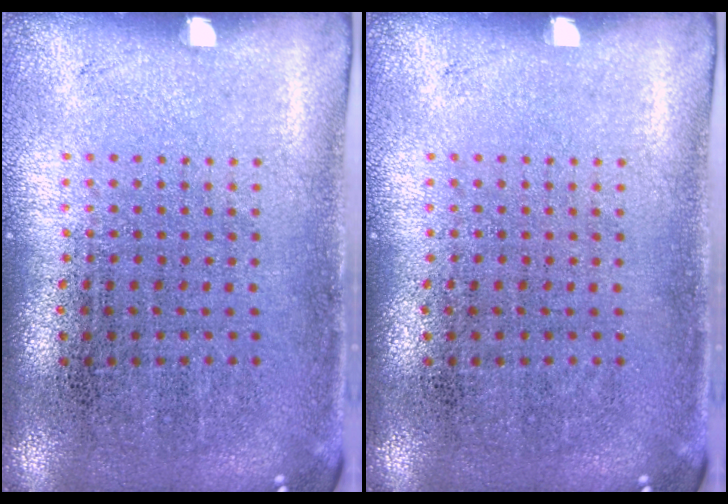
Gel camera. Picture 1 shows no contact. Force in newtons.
{"total": 0.0}